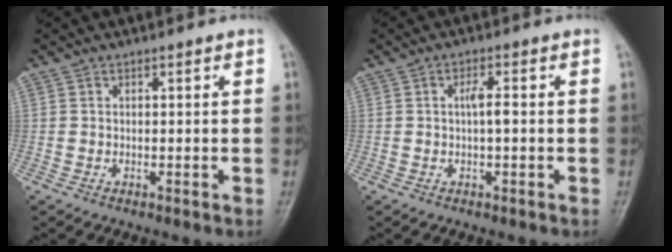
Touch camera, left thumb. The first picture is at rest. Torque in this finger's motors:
{"motor_torque": [-0.06, -0.11, 0.53, 0.11, 0.06]}